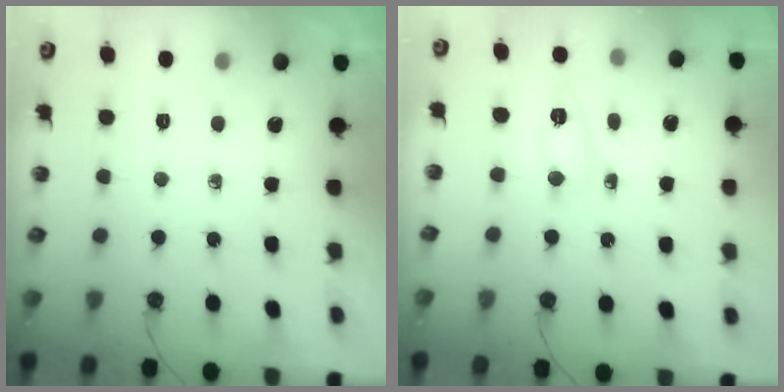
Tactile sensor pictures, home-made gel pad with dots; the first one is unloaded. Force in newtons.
{"total": 4.4, "press": 4.4, "slide": 0.4}